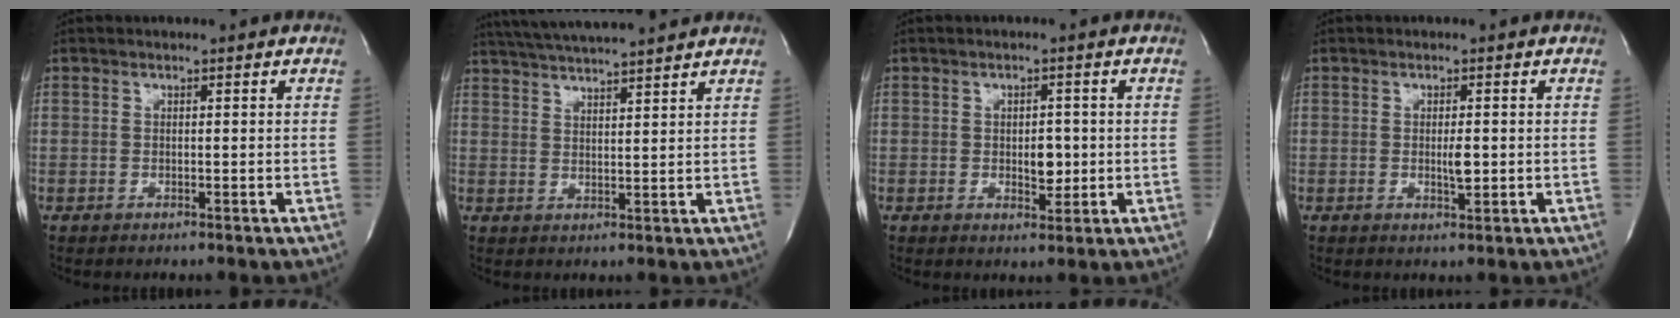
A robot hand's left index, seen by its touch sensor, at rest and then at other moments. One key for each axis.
{"total": 11.7, "fx": 10.6, "fy": -0.1, "fz": 5.0, "tx": -0.095, "ty": 0.018, "tz": 0.161}
{"total": 3.1, "fx": -0.5, "fy": 1.8, "fz": 2.5, "tx": -0.035, "ty": -0.005, "tz": -0.002}
{"total": 2.0, "fx": -0.4, "fy": 0.5, "fz": 1.9, "tx": -0.037, "ty": -0.007, "tz": -0.004}